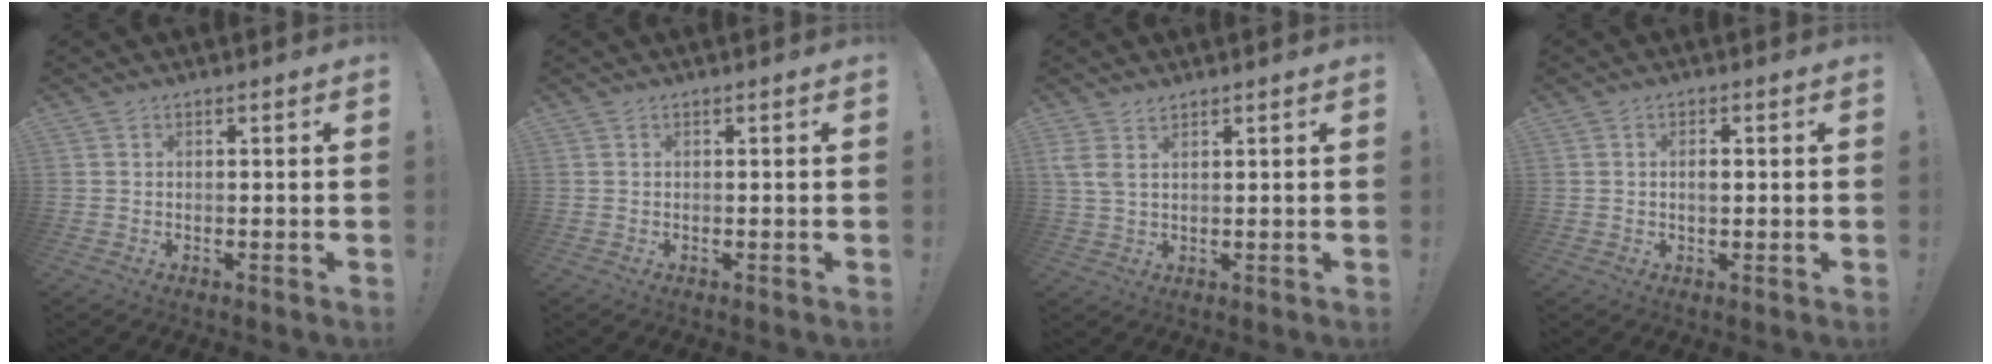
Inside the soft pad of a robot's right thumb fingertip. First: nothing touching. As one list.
[{"total": 0.0}, {"total": 3.4, "force": [2.1, 1.4, 2.3], "torque": [-0.042, -0.011, 0.039]}, {"total": 2.1, "force": [0.0, 1.0, 1.8], "torque": [-0.022, -0.001, -0.004]}]